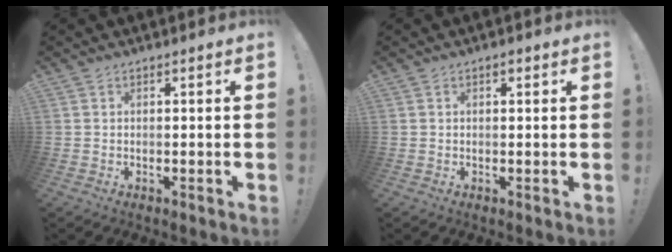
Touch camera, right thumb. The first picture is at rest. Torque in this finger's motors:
{"motor_torque": [-0.04, 0.75, 0.16, 0.26, 0.01]}